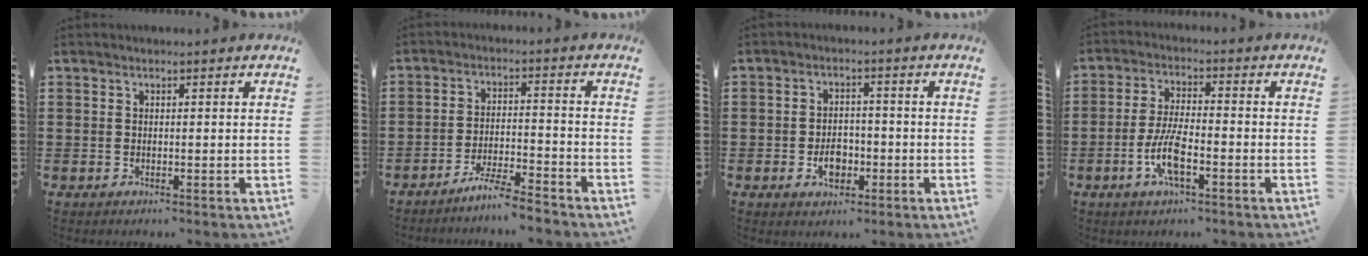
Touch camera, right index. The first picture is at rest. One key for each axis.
{"total": 5.4, "fx": -5.0, "fy": -0.2, "fz": 2.1, "tx": -0.041, "ty": -0.004, "tz": -0.096}
{"total": 3.9, "fx": -1.4, "fy": 2.5, "fz": 2.7, "tx": -0.045, "ty": -0.003, "tz": -0.024}
{"total": 6.7, "fx": -2.5, "fy": 1.7, "fz": 6.0, "tx": -0.133, "ty": -0.012, "tz": -0.049}